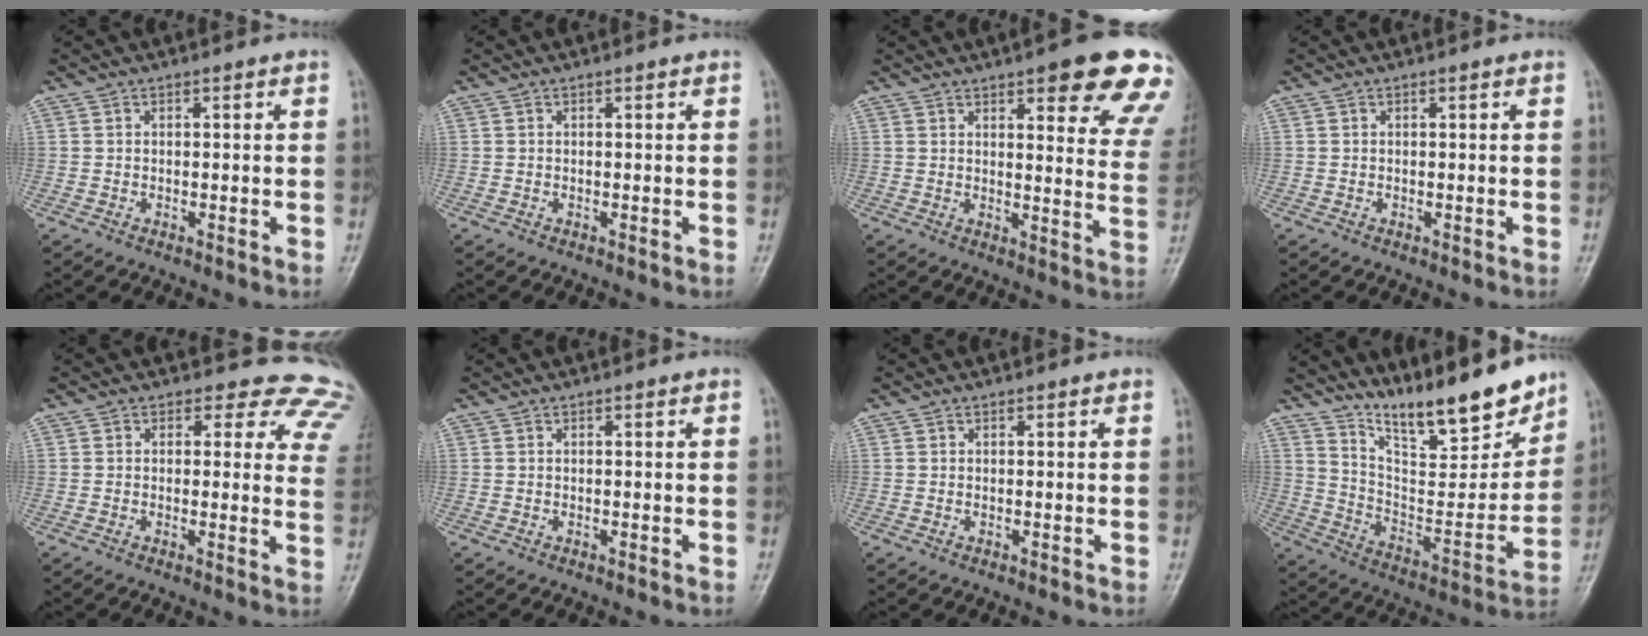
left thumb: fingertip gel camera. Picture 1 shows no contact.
{"total": 0.0}
{"total": 17.8, "force": [10.7, 4.6, 13.5], "torque": [-0.133, -0.040, 0.117]}
{"total": 0.0}
{"total": 12.9, "force": [10.4, 6.8, 3.5], "torque": [0.020, -0.057, 0.073]}
{"total": 0.0}
{"total": 0.0}
{"total": 19.7, "force": [15.7, 4.7, 10.8], "torque": [-0.128, -0.097, 0.267]}